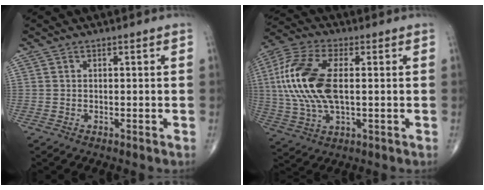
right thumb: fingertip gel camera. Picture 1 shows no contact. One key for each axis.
{"total": 17.2, "fx": 1.5, "fy": 8.4, "fz": 14.9, "tx": -0.334, "ty": 0.008, "tz": 0.026}